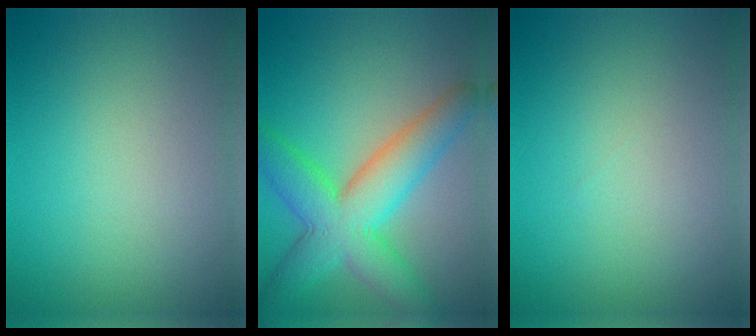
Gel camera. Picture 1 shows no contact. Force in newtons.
{"total": 8.0, "press": 8.0, "slide": 0.3}
{"total": 0.0}